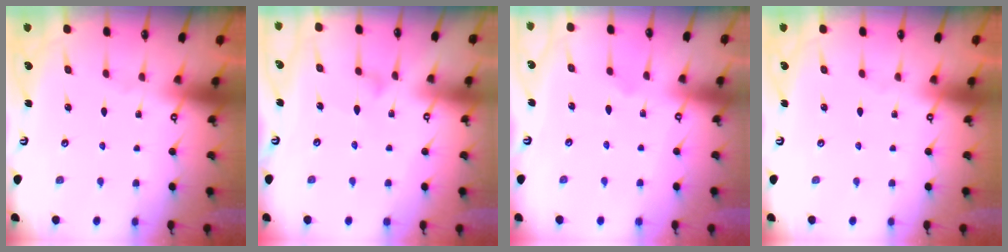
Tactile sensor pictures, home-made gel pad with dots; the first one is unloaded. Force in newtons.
{"total": 6.1, "press": 6.1, "slide": 0.3}
{"total": 6.5, "press": 6.5, "slide": 0.2}
{"total": 0.0}